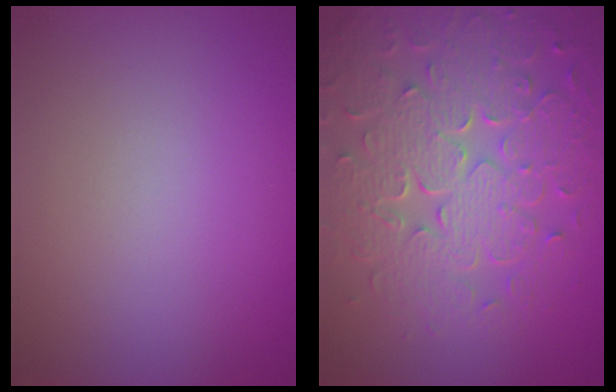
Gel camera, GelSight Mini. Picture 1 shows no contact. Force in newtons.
{"total": 8.2, "press": 5.9, "slide": 5.6}